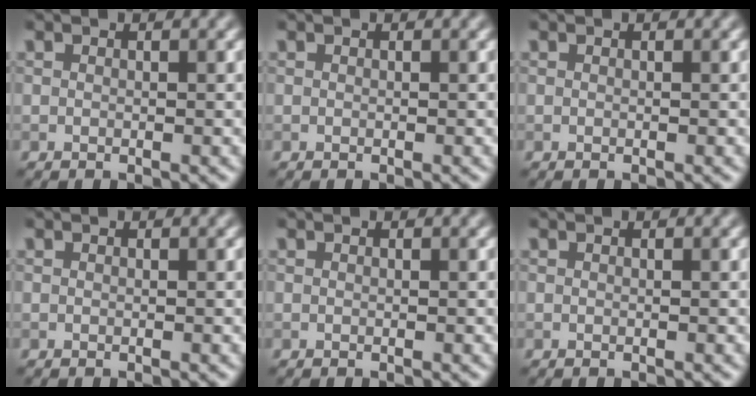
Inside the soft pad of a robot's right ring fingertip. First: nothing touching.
{"total": 0.0}
{"total": 0.0}
{"total": 0.0}
{"total": 0.0}
{"total": 0.0}